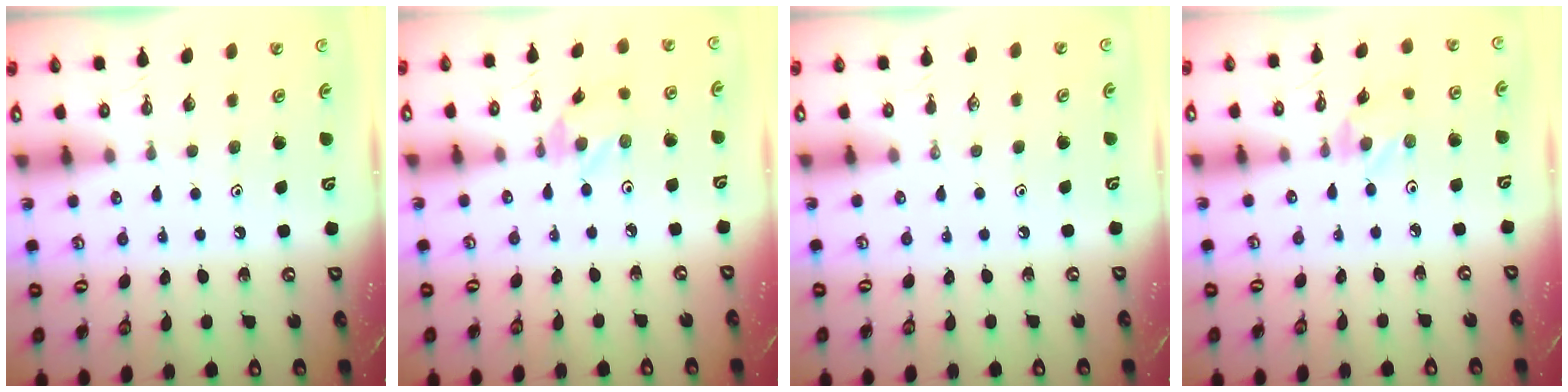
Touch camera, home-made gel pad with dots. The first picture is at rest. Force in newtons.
{"total": 1.3, "press": 1.3, "slide": 0.1}
{"total": 0.0}
{"total": 1.2, "press": 1.2, "slide": 0.3}